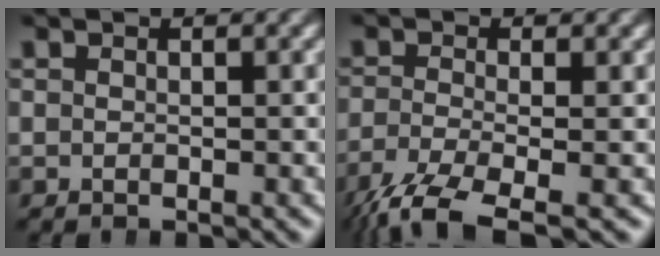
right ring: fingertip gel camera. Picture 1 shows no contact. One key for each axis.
{"total": 6.3, "fx": -4.6, "fy": 2.5, "fz": 3.6, "tx": -0.087, "ty": -0.040, "tz": -0.052}